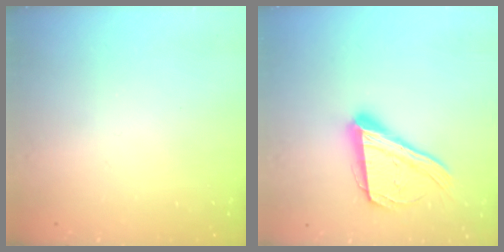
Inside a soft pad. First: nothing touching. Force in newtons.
{"total": 17.8, "press": 17.7, "slide": 2.4}